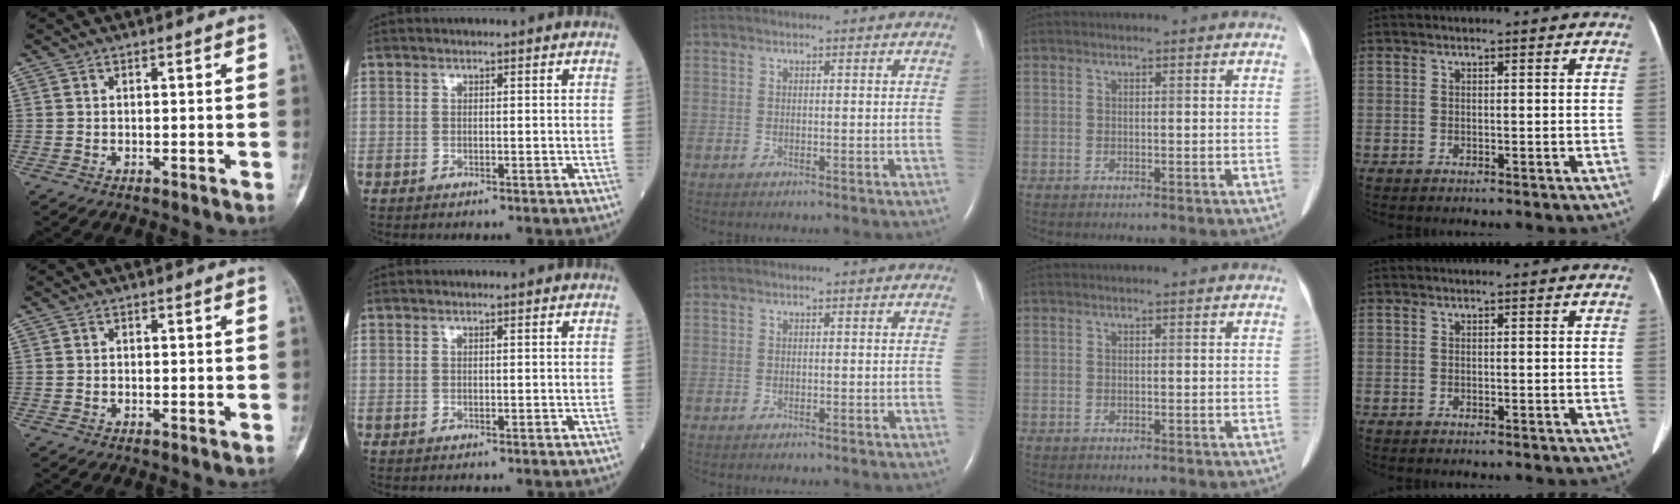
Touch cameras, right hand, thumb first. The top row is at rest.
{}